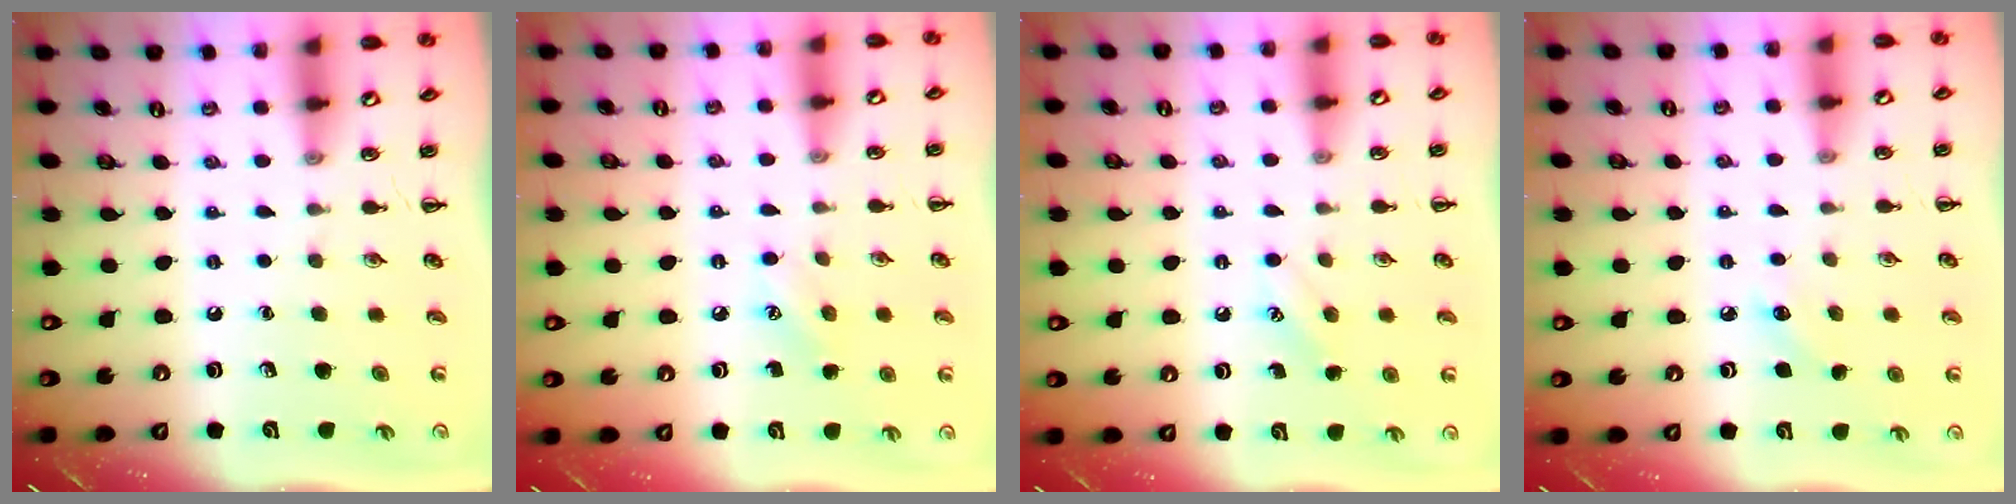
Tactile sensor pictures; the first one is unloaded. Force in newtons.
{"total": 5.2, "press": 5.0, "slide": 1.4}
{"total": 6.6, "press": 6.4, "slide": 1.4}
{"total": 4.4, "press": 4.2, "slide": 1.2}